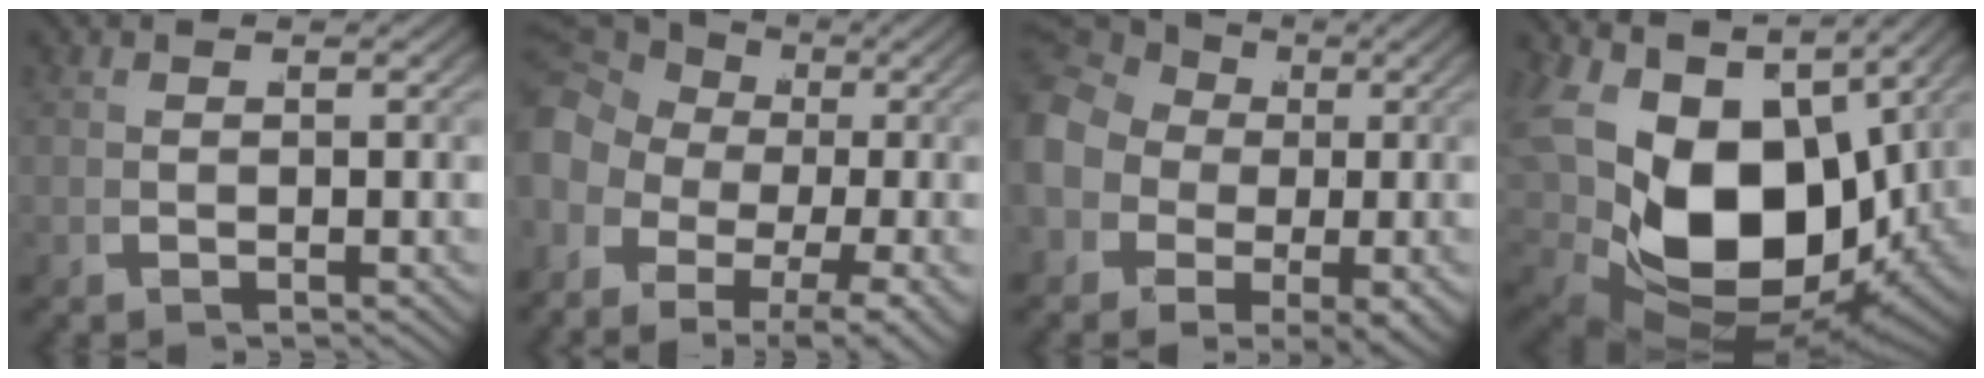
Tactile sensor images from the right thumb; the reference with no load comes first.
{"total": 8.8, "force": [0.5, 6.6, 5.8], "torque": [-0.091, -0.010, 0.004]}
{"total": 10.7, "force": [2.6, 8.5, 5.9], "torque": [-0.117, -0.006, 0.031]}
{"total": 19.3, "force": [0.0, 12.3, 15.0], "torque": [-0.299, -0.056, 0.034]}